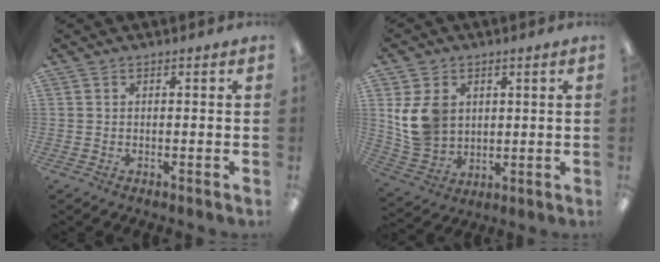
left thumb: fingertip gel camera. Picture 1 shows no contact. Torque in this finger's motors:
{"motor_torque": [1.06, 1.64, 1.00, -0.86, 0.10]}